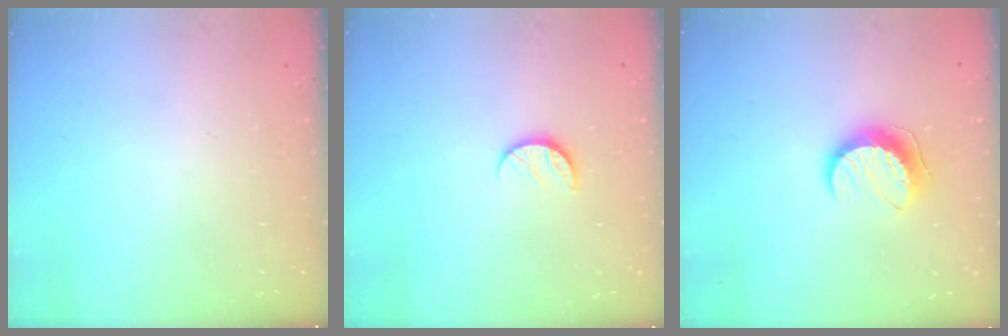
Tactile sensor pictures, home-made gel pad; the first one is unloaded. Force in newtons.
{"total": 6.4, "press": 6.3, "slide": 0.6}
{"total": 9.8, "press": 9.8, "slide": 0.5}